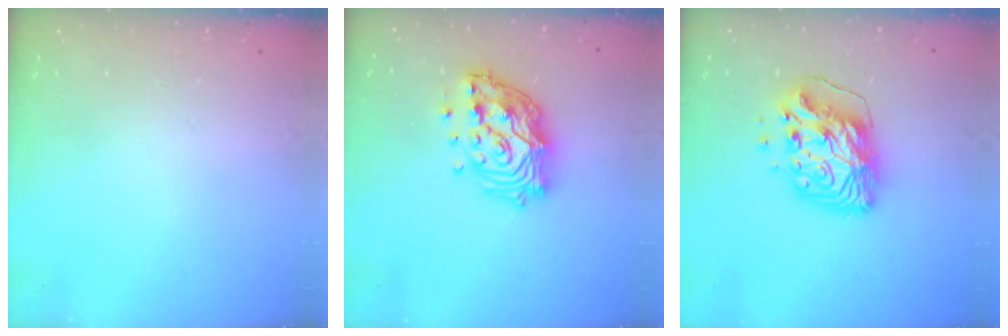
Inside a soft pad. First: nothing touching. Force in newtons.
{"total": 17.4, "press": 17.1, "slide": 3.2}
{"total": 14.5, "press": 14.4, "slide": 1.8}